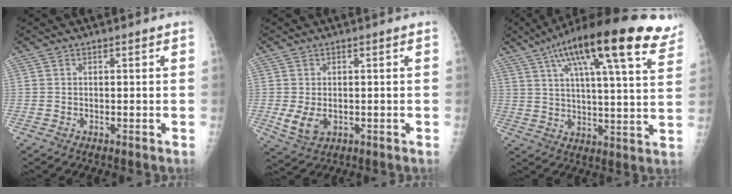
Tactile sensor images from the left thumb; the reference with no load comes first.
{"total": 4.7, "force": [-0.7, 3.2, 3.4], "torque": [-0.063, -0.011, -0.002]}
{"total": 25.8, "force": [15.3, 5.8, 19.9], "torque": [-0.293, -0.015, 0.218]}